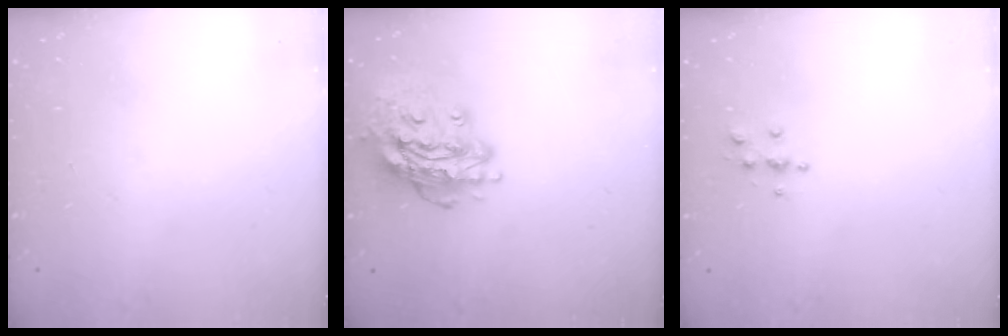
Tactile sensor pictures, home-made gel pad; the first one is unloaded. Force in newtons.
{"total": 15.5, "press": 15.5, "slide": 1.5}
{"total": 4.9, "press": 4.9, "slide": 0.5}